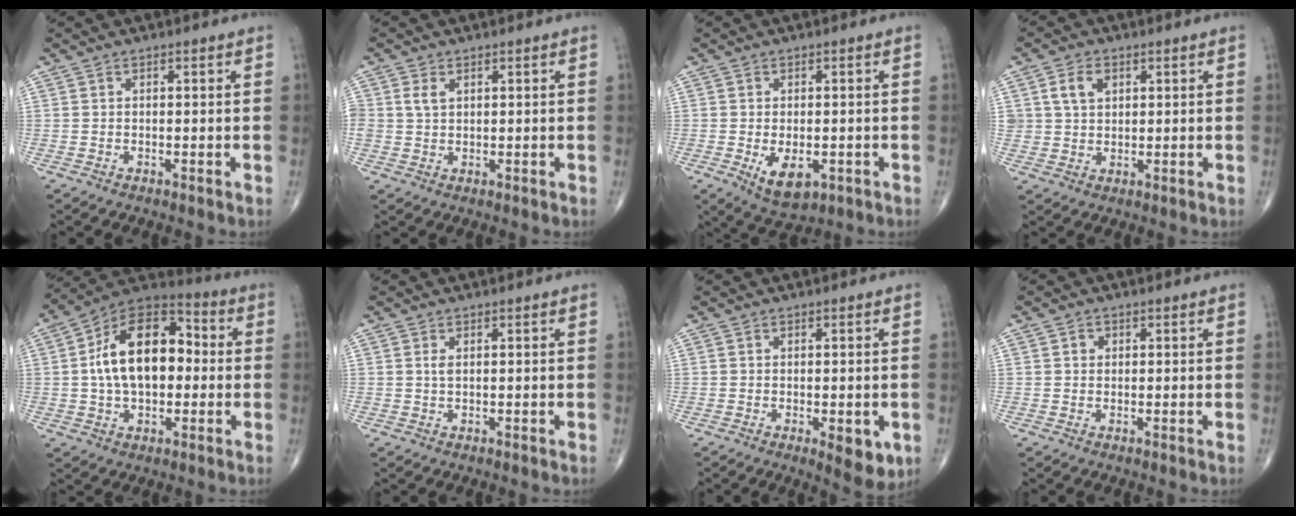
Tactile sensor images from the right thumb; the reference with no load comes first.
{"total": 2.5, "force": [0.9, 1.7, 1.5], "torque": [-0.026, 0.000, 0.020]}
{"total": 6.8, "force": [-1.9, 3.7, 5.3], "torque": [-0.078, -0.008, -0.019]}
{"total": 4.8, "force": [1.8, 3.5, 2.8], "torque": [-0.037, -0.004, 0.033]}
{"total": 17.9, "force": [0.8, 10.8, 14.3], "torque": [-0.214, 0.034, 0.004]}
{"total": 1.0, "force": [0.3, 0.4, 0.9], "torque": [-0.020, 0.002, 0.007]}
{"total": 6.1, "force": [-1.8, 2.5, 5.3], "torque": [-0.054, -0.011, -0.017]}
{"total": 1.2, "force": [0.3, 1.1, 0.4], "torque": [-0.001, 0.001, 0.003]}